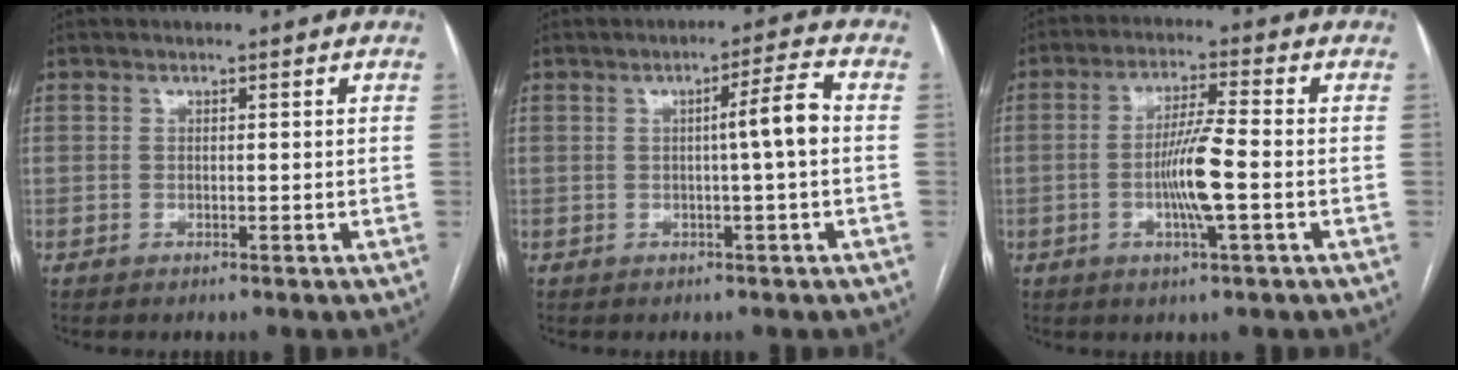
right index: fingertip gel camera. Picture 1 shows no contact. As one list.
[{"total": 5.0, "force": [0.0, -0.6, 5.0], "torque": [-0.073, 0.007, -0.002]}, {"total": 7.6, "force": [-1.6, 0.0, 7.4], "torque": [-0.143, -0.004, -0.032]}]